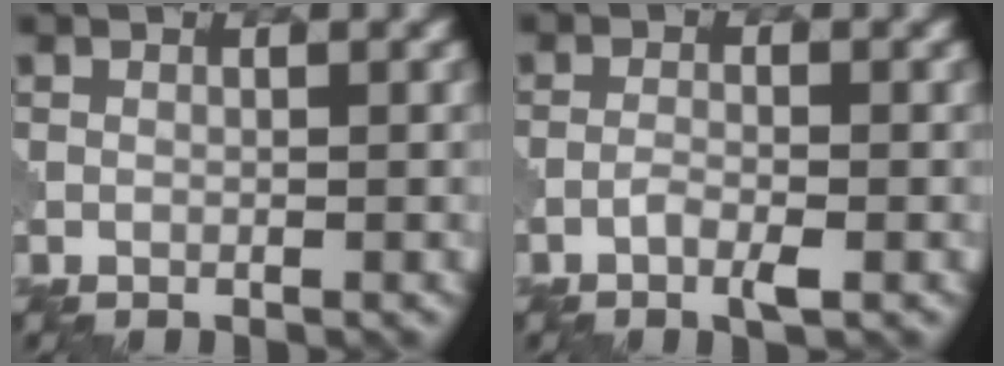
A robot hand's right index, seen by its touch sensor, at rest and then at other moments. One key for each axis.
{"total": 1.7, "fx": -1.0, "fy": 0.3, "fz": 1.4, "tx": -0.028, "ty": 0.001, "tz": -0.023}